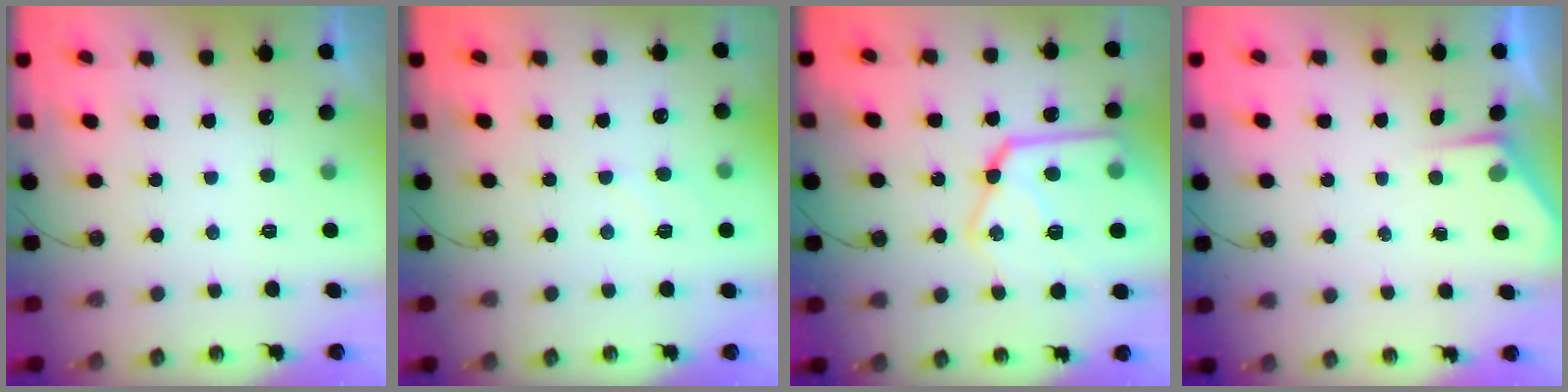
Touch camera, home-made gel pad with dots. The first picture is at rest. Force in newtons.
{"total": 4.7, "press": 4.7, "slide": 0.7}
{"total": 23.2, "press": 23.1, "slide": 2.1}
{"total": 2.5, "press": 2.5, "slide": 0.4}